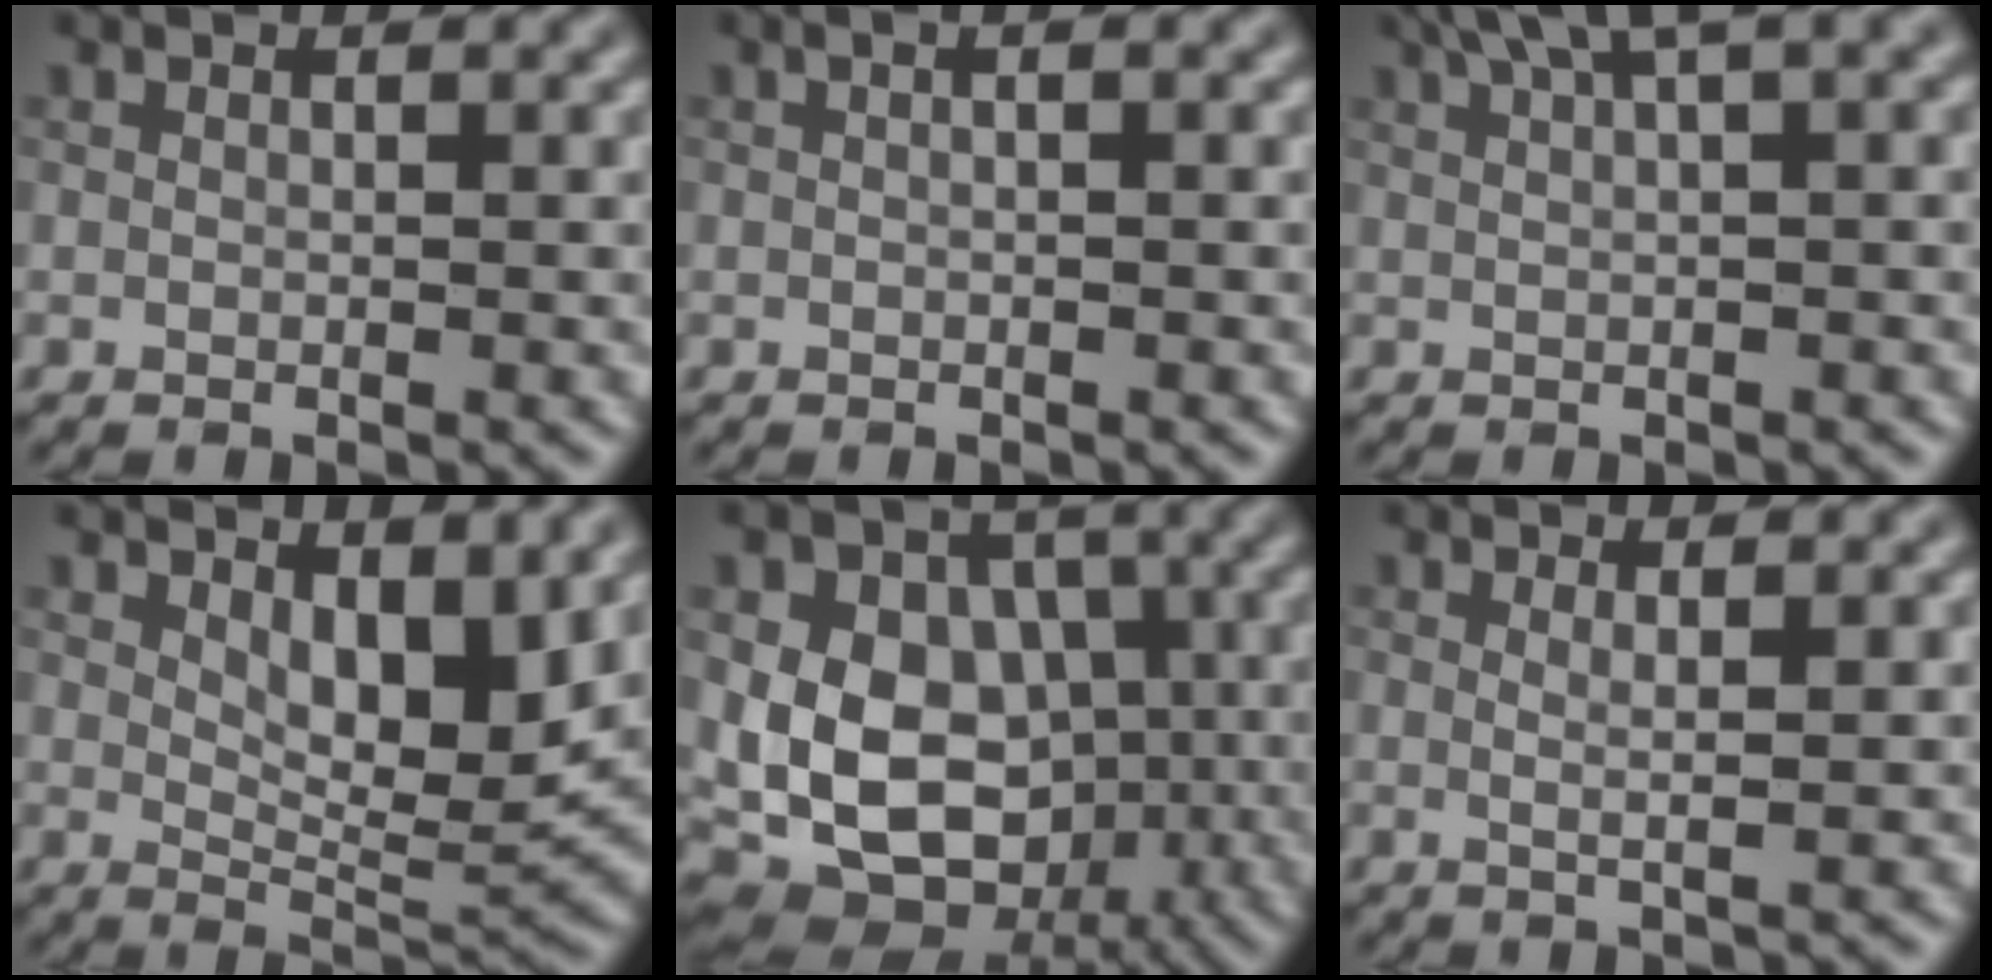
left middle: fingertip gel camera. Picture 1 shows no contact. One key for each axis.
{"total": 1.0, "fx": 0.3, "fy": 0.2, "fz": 0.9, "tx": -0.017, "ty": -0.001, "tz": 0.002}
{"total": 4.8, "fx": 3.1, "fy": 0.8, "fz": 3.6, "tx": -0.055, "ty": 0.022, "tz": 0.053}
{"total": 5.7, "fx": 2.3, "fy": 2.5, "fz": 4.5, "tx": -0.071, "ty": -0.014, "tz": 0.041}
{"total": 12.4, "fx": -1.4, "fy": 9.7, "fz": 7.7, "tx": -0.107, "ty": 0.007, "tz": -0.045}
{"total": 1.5, "fx": 0.6, "fy": 0.5, "fz": 1.3, "tx": -0.017, "ty": -0.002, "tz": 0.003}